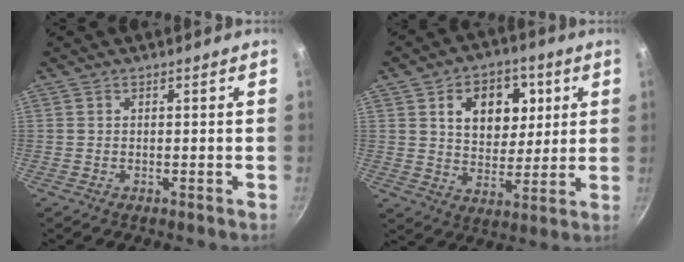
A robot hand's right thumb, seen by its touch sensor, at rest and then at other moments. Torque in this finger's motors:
{"motor_torque": [1.53, 1.89, 1.15, 0.85, 0.09]}